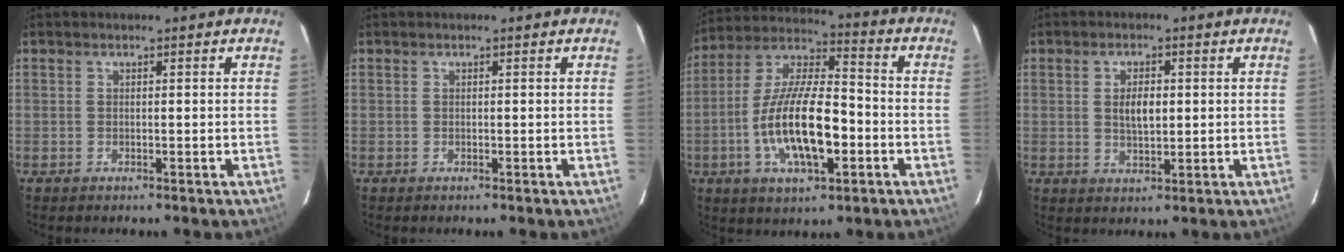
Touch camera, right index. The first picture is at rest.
{"total": 0.0}
{"total": 17.4, "force": [-4.7, 6.2, 15.5], "torque": [-0.302, 0.000, -0.084]}
{"total": 4.5, "force": [0.7, 2.1, 4.0], "torque": [-0.069, 0.002, 0.016]}